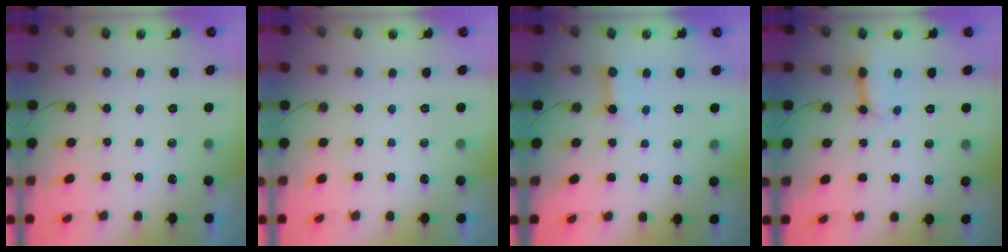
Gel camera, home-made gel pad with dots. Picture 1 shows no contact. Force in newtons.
{"total": 0.0}
{"total": 3.4, "press": 3.4, "slide": 0.5}
{"total": 6.2, "press": 6.1, "slide": 0.8}